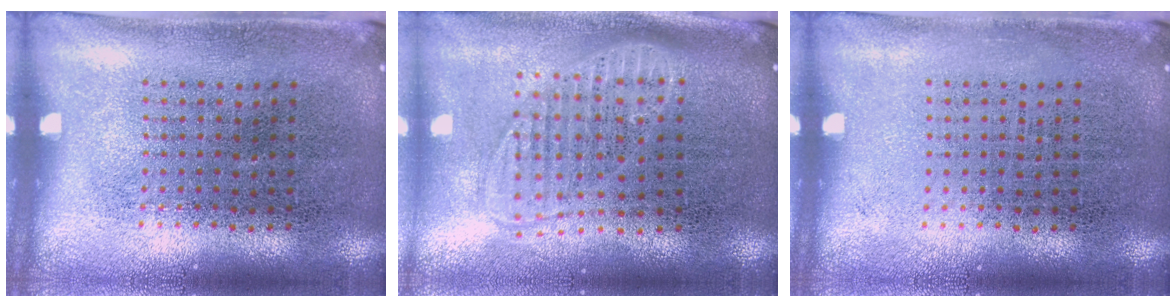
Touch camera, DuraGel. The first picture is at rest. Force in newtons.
{"total": 1.8, "press": 1.4, "slide": 1.0}
{"total": 0.0}